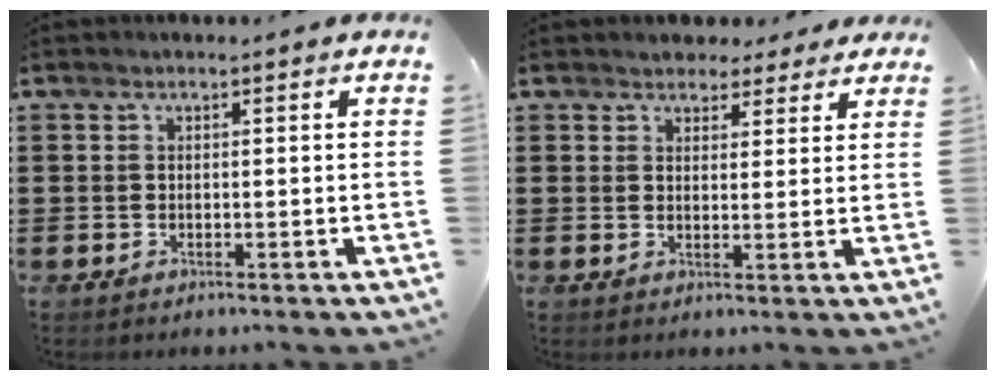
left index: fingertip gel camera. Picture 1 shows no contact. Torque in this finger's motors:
{"motor_torque": [2.14, 0.00, 0.47, 0.01]}